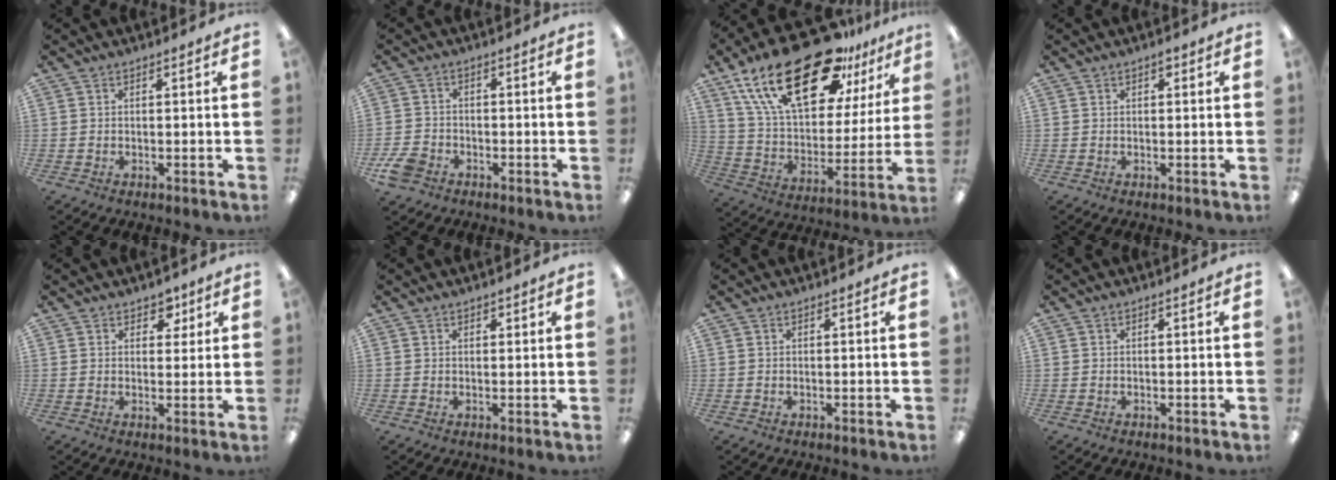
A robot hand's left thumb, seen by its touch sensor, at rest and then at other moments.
{"total": 5.4, "force": [-3.5, 3.6, 2.0], "torque": [-0.043, 0.013, -0.065]}
{"total": 28.5, "force": [17.7, 12.6, 18.5], "torque": [-0.337, -0.097, 0.306]}
{"total": 1.2, "force": [0.5, 0.6, 0.9], "torque": [-0.002, -0.005, 0.005]}
{"total": 4.1, "force": [2.7, 2.8, 1.5], "torque": [0.004, -0.015, 0.042]}
{"total": 0.7, "force": [0.5, 0.5, 0.0], "torque": [0.001, 0.000, 0.009]}
{"total": 0.0}
{"total": 0.0}